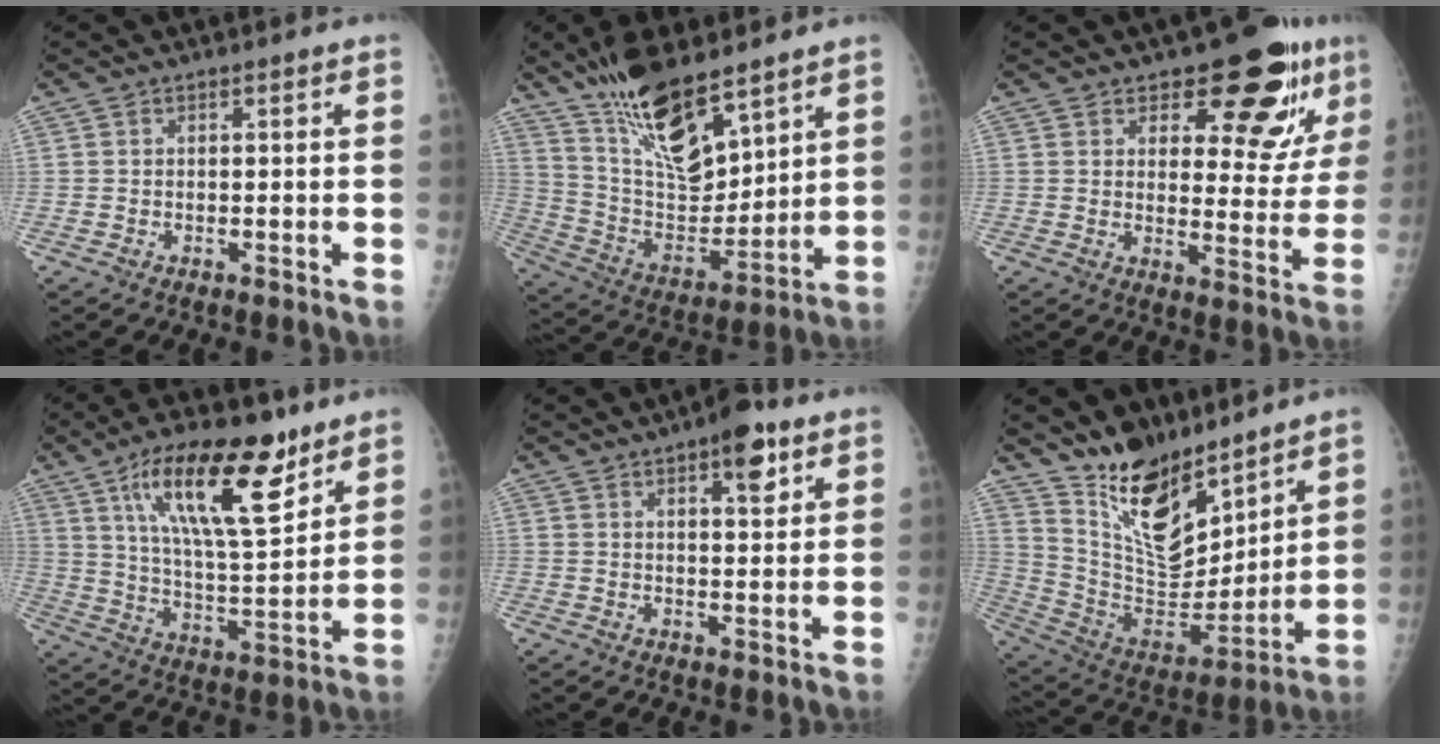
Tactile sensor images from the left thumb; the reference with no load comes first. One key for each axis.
{"total": 18.5, "fx": 13.0, "fy": 6.6, "fz": 11.4, "tx": -0.165, "ty": -0.075, "tz": 0.247}
{"total": 15.3, "fx": 8.7, "fy": 6.7, "fz": 10.6, "tx": -0.081, "ty": -0.052, "tz": 0.118}
{"total": 19.9, "fx": 11.2, "fy": 6.8, "fz": 14.9, "tx": -0.219, "ty": -0.054, "tz": 0.197}
{"total": 7.2, "fx": 3.9, "fy": 2.6, "fz": 5.4, "tx": -0.058, "ty": -0.016, "tz": 0.050}
{"total": 17.8, "fx": 13.1, "fy": 7.6, "fz": 9.3, "tx": -0.110, "ty": -0.093, "tz": 0.248}